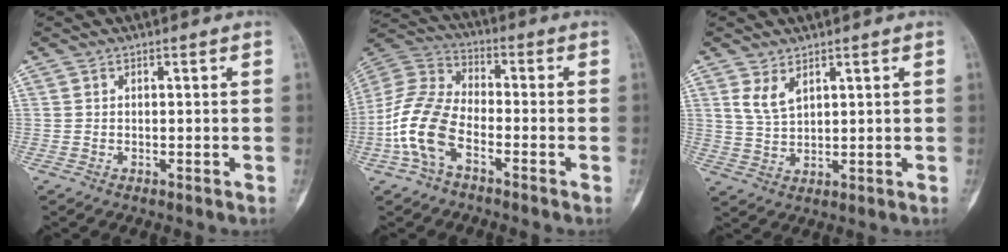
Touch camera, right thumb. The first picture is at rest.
{"total": 12.2, "force": [-4.7, 6.6, 9.1], "torque": [-0.199, 0.035, -0.102]}
{"total": 4.1, "force": [2.4, 2.1, 2.7], "torque": [-0.050, -0.014, 0.055]}